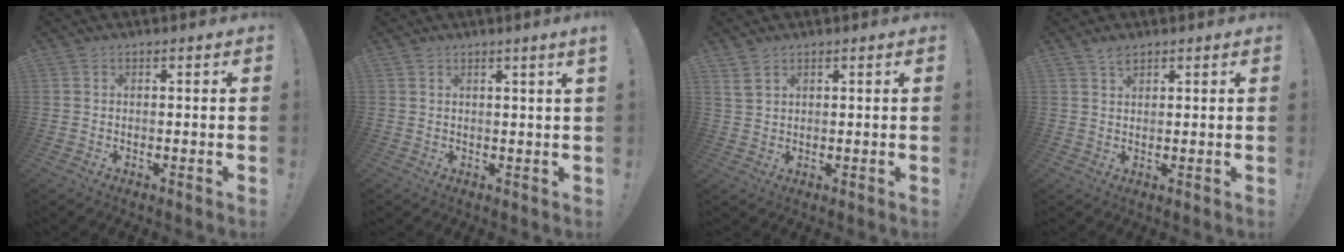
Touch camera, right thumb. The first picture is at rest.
{"total": 2.2, "force": [1.1, -0.7, 1.7], "torque": [-0.027, -0.004, 0.017]}
{"total": 3.0, "force": [2.1, 1.3, 1.7], "torque": [-0.028, -0.011, 0.040]}
{"total": 2.2, "force": [1.9, 0.8, 0.9], "torque": [-0.008, -0.012, 0.032]}